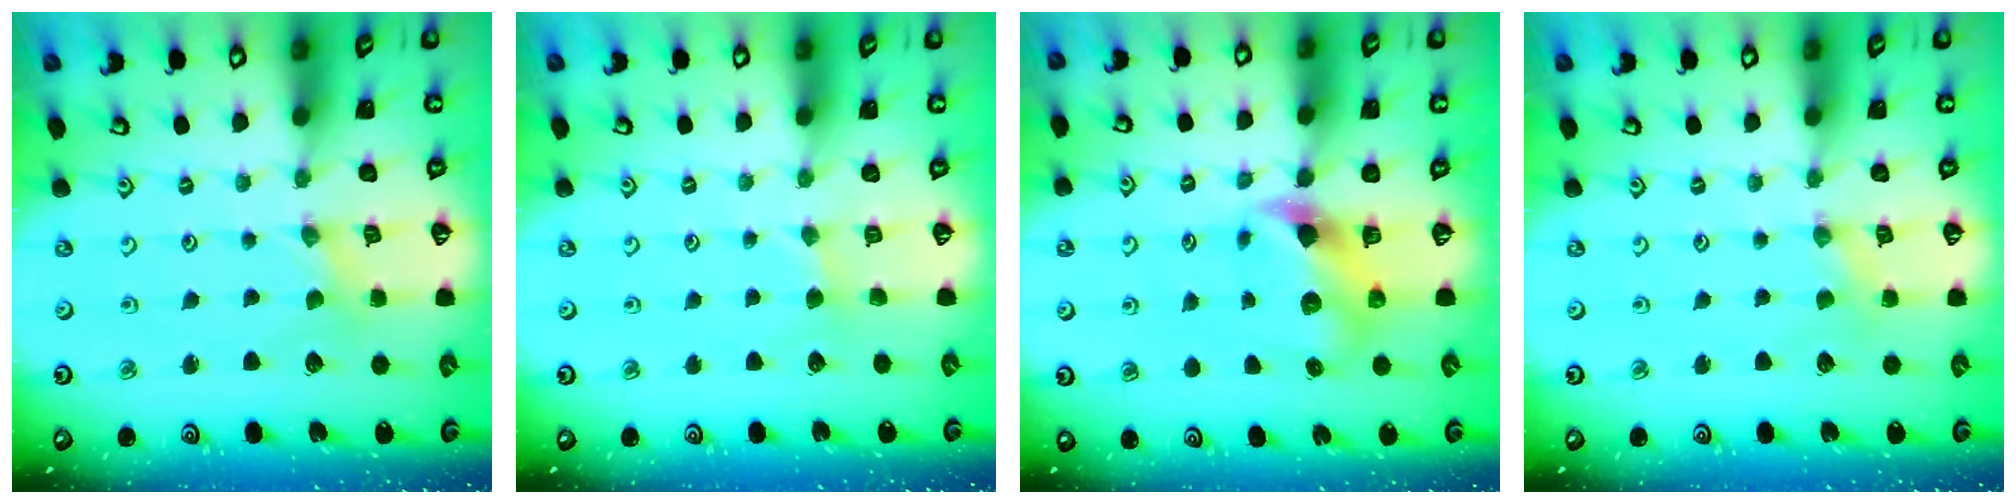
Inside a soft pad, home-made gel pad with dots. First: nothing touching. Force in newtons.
{"total": 1.6, "press": 1.5, "slide": 0.2}
{"total": 6.9, "press": 6.9, "slide": 0.9}
{"total": 2.3, "press": 2.3, "slide": 0.3}